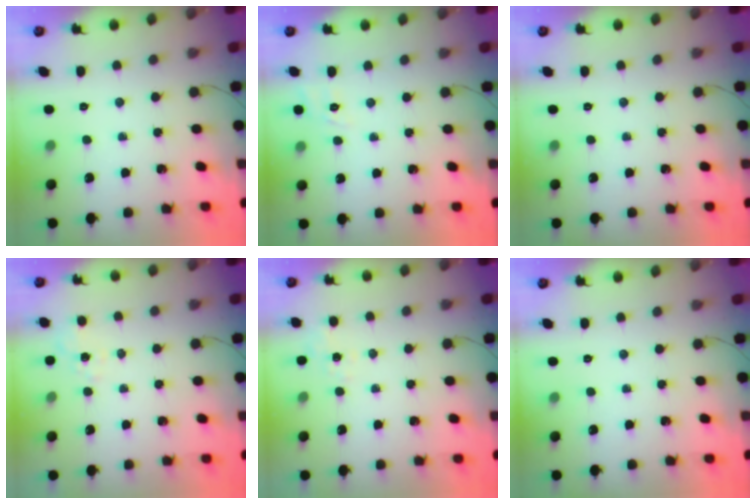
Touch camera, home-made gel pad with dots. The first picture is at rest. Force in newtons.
{"total": 3.0, "press": 2.4, "slide": 1.7}
{"total": 0.0}
{"total": 6.1, "press": 5.9, "slide": 1.3}
{"total": 1.7, "press": 0.9, "slide": 1.4}
{"total": 0.0}